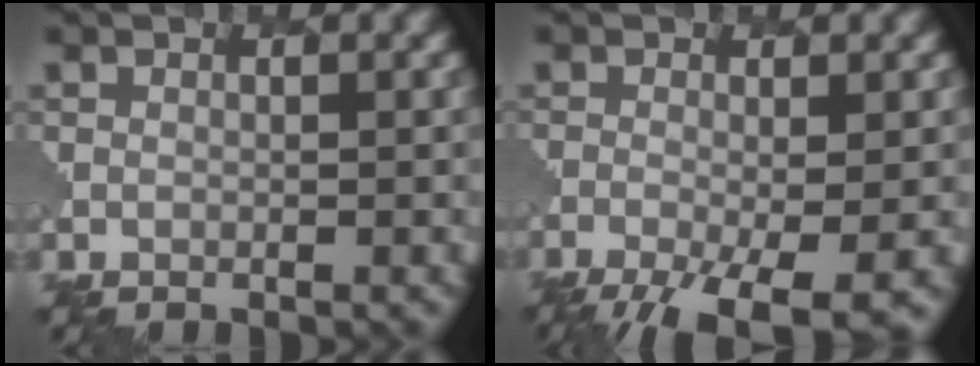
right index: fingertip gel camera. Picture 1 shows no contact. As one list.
[{"total": 7.2, "force": [-3.9, 2.1, 5.7], "torque": [-0.103, -0.024, -0.063]}]